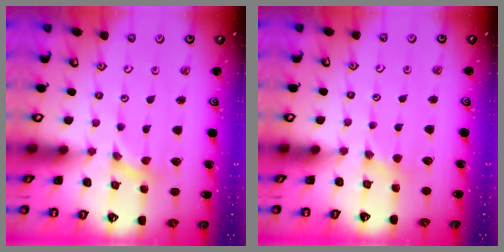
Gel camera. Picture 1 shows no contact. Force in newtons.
{"total": 1.9, "press": 1.9, "slide": 0.4}